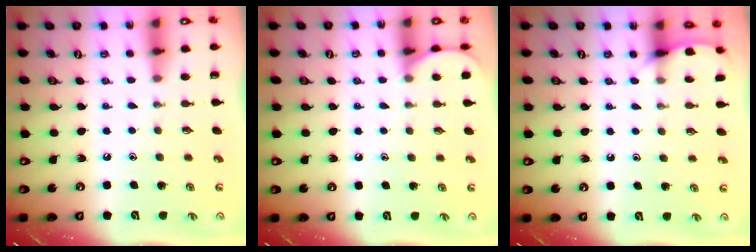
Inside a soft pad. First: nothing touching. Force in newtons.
{"total": 4.7, "press": 4.6, "slide": 0.6}
{"total": 5.2, "press": 5.2, "slide": 0.6}